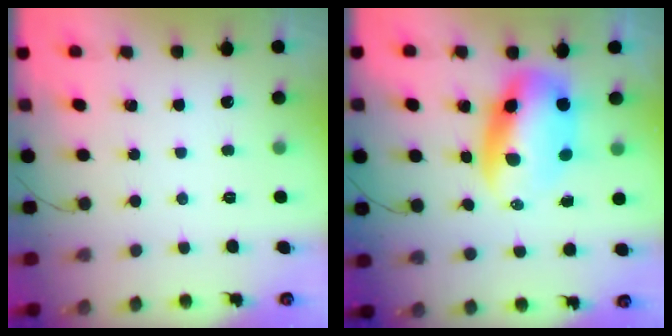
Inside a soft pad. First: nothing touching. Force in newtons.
{"total": 9.2, "press": 8.9, "slide": 2.4}